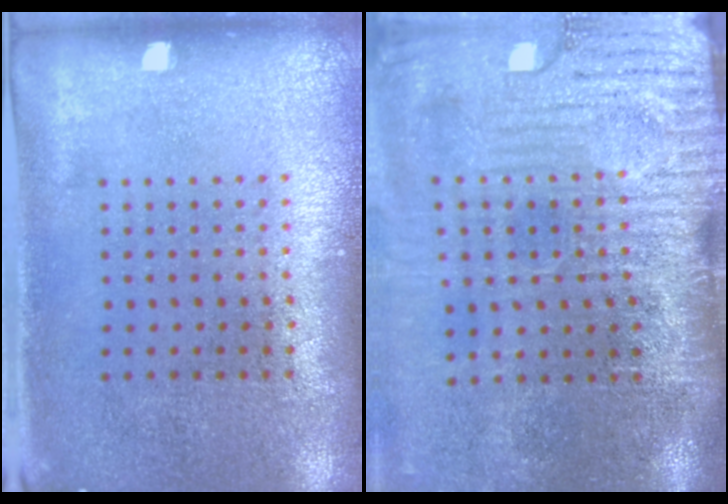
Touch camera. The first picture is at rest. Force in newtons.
{"total": 4.8, "press": 3.9, "slide": 2.8}